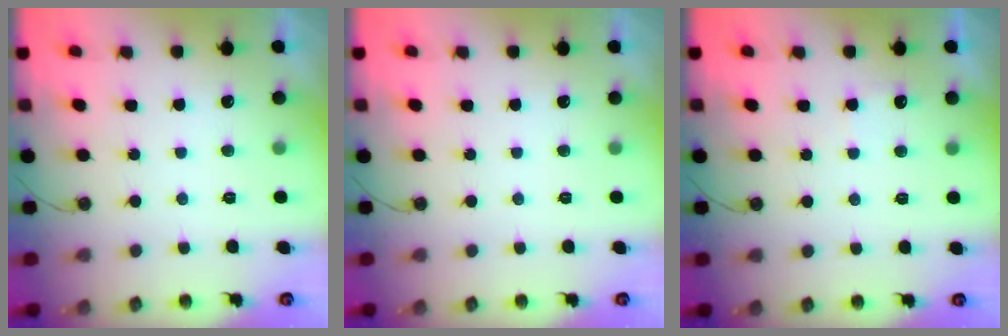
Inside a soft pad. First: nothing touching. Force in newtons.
{"total": 0.0}
{"total": 3.4, "press": 3.4, "slide": 0.5}